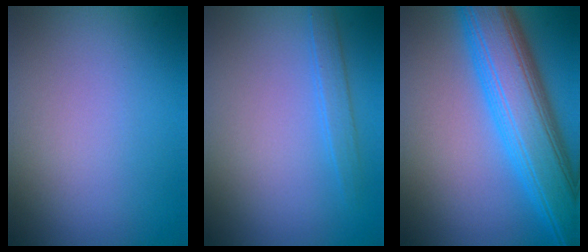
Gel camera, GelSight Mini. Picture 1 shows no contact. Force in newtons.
{"total": 1.5, "press": 1.5, "slide": 0.0}
{"total": 10.2, "press": 10.2, "slide": 0.2}